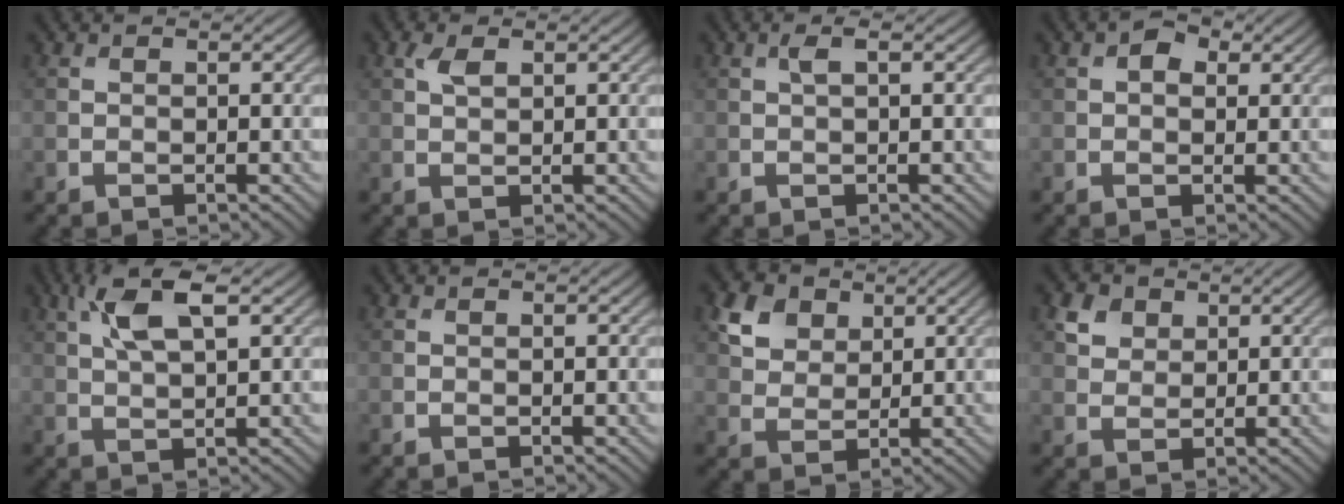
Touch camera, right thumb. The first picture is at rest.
{"total": 2.0, "force": [1.0, 0.9, 1.4], "torque": [-0.033, 0.004, 0.019]}
{"total": 1.3, "force": [0.4, 0.2, 1.2], "torque": [-0.029, 0.004, 0.008]}
{"total": 2.3, "force": [0.8, 1.5, 1.6], "torque": [-0.029, 0.004, 0.011]}
{"total": 6.8, "force": [2.9, 2.3, 5.7], "torque": [-0.123, 0.009, 0.057]}
{"total": 0.0}
{"total": 4.8, "force": [2.7, 3.3, 2.2], "torque": [-0.056, 0.001, 0.054]}
{"total": 2.9, "force": [1.7, 2.0, 1.1], "torque": [-0.028, 0.001, 0.035]}